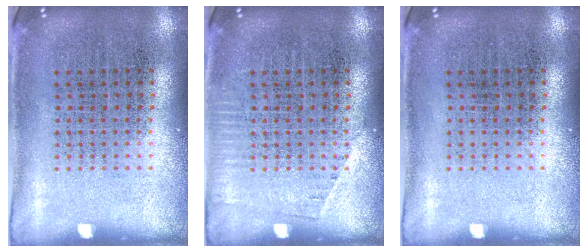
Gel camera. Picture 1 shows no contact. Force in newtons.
{"total": 0.9, "press": 0.8, "slide": 0.2}
{"total": 0.0}